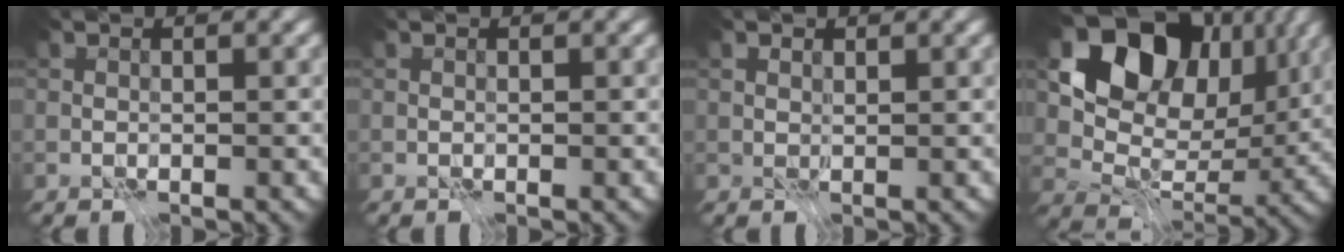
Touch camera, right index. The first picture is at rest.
{"total": 0.0}
{"total": 0.7, "force": [0.4, 0.4, 0.4], "torque": [-0.007, 0.000, 0.005]}
{"total": 13.3, "force": [5.7, 9.2, 7.8], "torque": [-0.119, 0.017, 0.100]}